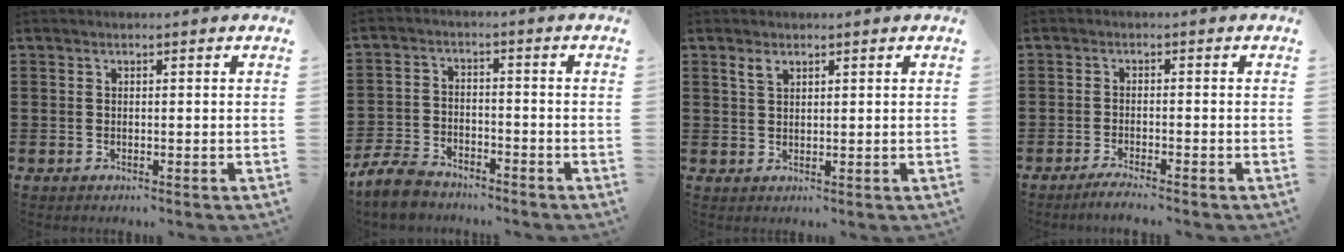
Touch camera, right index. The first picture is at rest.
{"total": 5.3, "force": [-4.9, 1.3, 1.5], "torque": [-0.053, 0.000, -0.101]}
{"total": 1.6, "force": [1.1, 0.7, 0.9], "torque": [-0.021, 0.001, 0.021]}
{"total": 2.0, "force": [-1.8, -0.4, 0.6], "torque": [-0.010, -0.003, -0.034]}